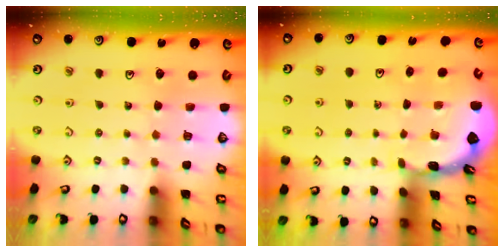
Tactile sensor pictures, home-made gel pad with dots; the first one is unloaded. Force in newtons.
{"total": 1.6, "press": 1.6, "slide": 0.2}